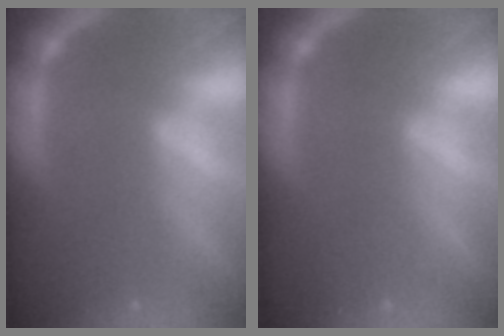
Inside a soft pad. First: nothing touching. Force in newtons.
{"total": 0.0}